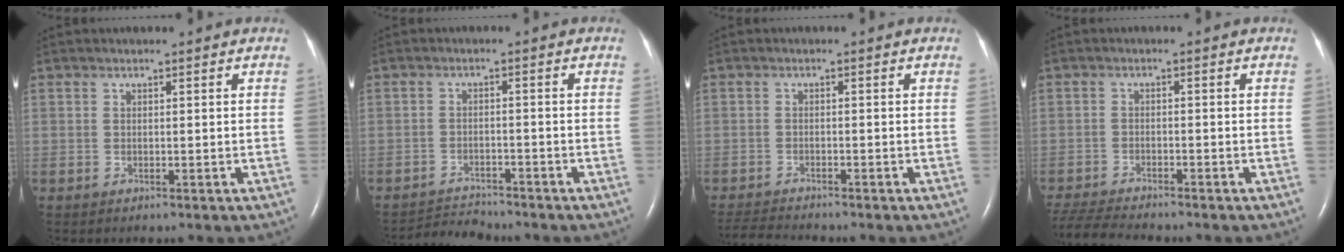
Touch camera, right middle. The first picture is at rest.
{"total": 3.9, "force": [-3.8, 0.0, -0.8], "torque": [0.010, -0.012, -0.064]}
{"total": 4.2, "force": [-4.1, -0.5, 0.8], "torque": [-0.017, -0.021, -0.072]}
{"total": 7.4, "force": [-7.0, 0.2, 2.4], "torque": [-0.045, -0.019, -0.120]}